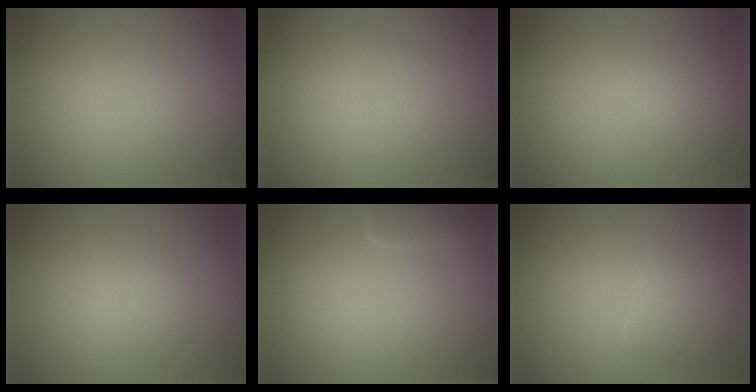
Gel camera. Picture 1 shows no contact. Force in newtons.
{"total": 0.0}
{"total": 1.9, "press": 1.9, "slide": 0.1}
{"total": 0.9, "press": 0.9, "slide": 0.1}
{"total": 2.0, "press": 2.0, "slide": 0.1}
{"total": 1.9, "press": 1.9, "slide": 0.0}